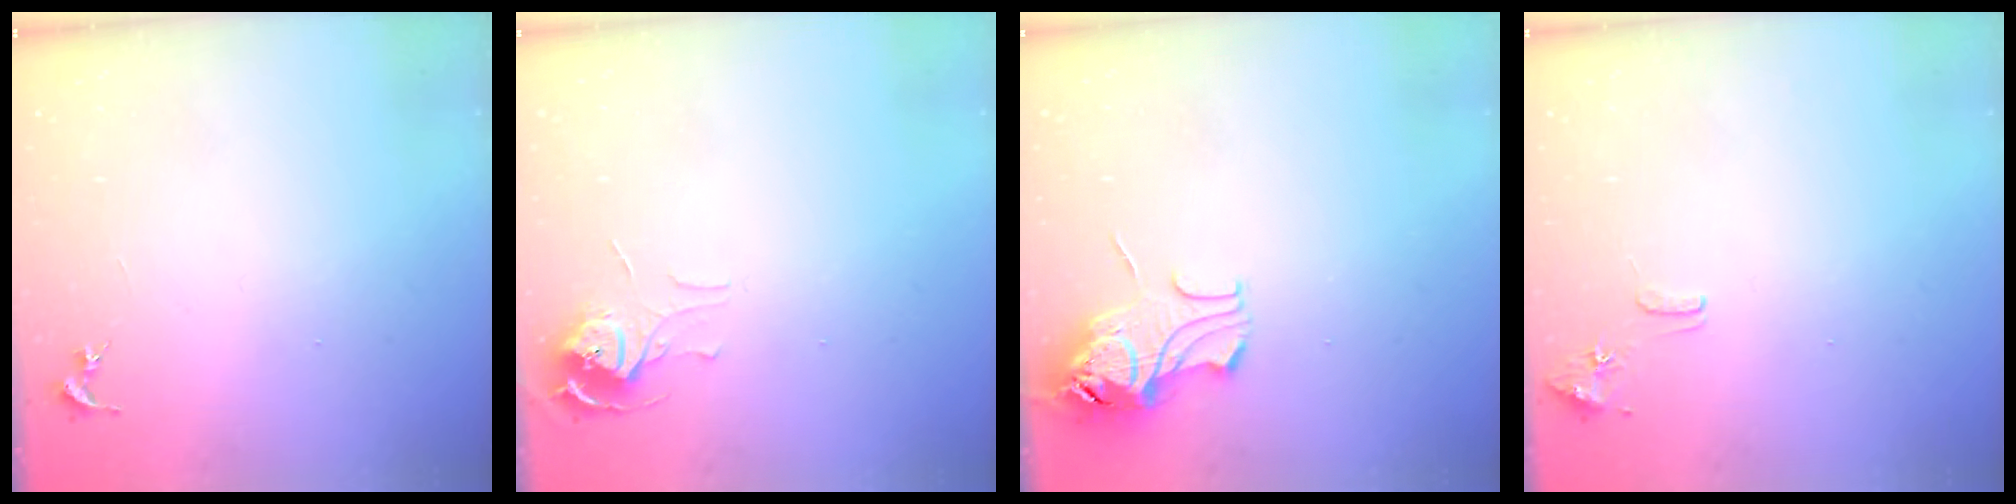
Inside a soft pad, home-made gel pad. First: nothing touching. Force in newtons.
{"total": 6.2, "press": 6.1, "slide": 0.5}
{"total": 10.2, "press": 10.2, "slide": 1.2}
{"total": 8.1, "press": 8.1, "slide": 0.7}